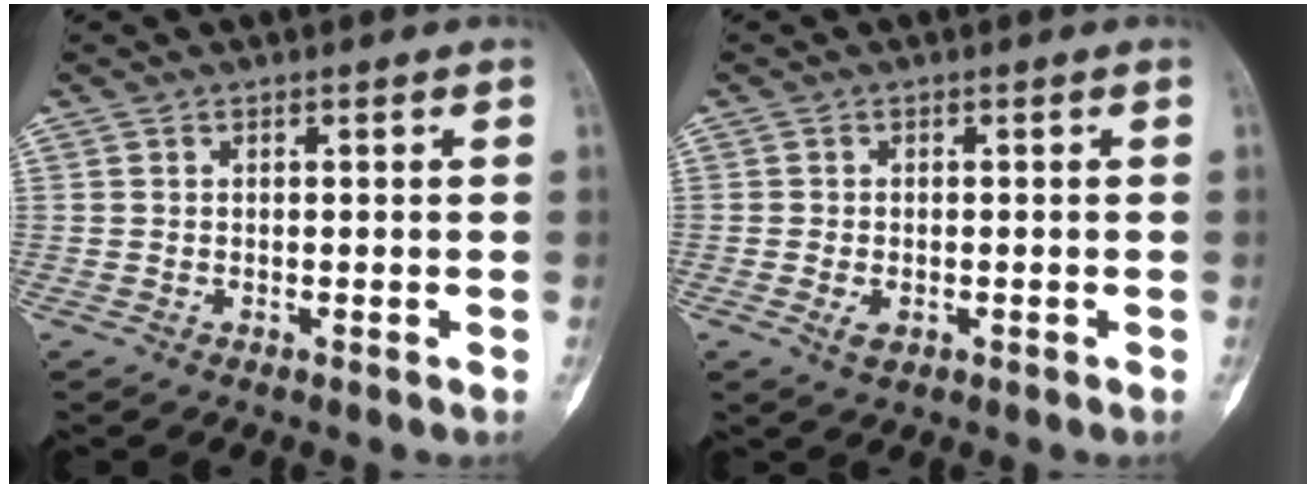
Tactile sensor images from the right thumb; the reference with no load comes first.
{"total": 2.2, "force": [-0.8, 1.4, 1.6], "torque": [-0.027, 0.001, -0.011]}